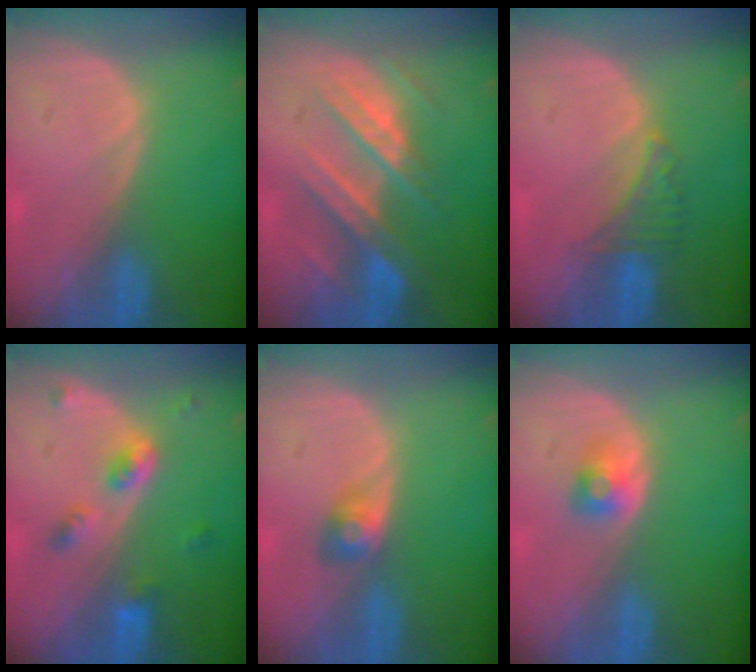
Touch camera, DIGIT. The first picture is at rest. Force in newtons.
{"total": 8.9, "press": 7.8, "slide": 4.4}
{"total": 3.3, "press": 3.2, "slide": 0.7}
{"total": 4.6, "press": 4.4, "slide": 1.4}
{"total": 2.9, "press": 2.6, "slide": 1.1}
{"total": 2.6, "press": 2.4, "slide": 1.2}